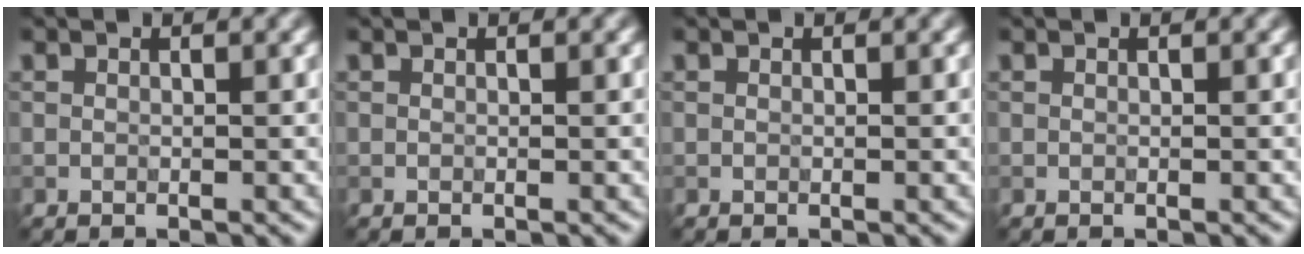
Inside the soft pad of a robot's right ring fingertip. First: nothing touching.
{"total": 0.0}
{"total": 0.0}
{"total": 0.0}